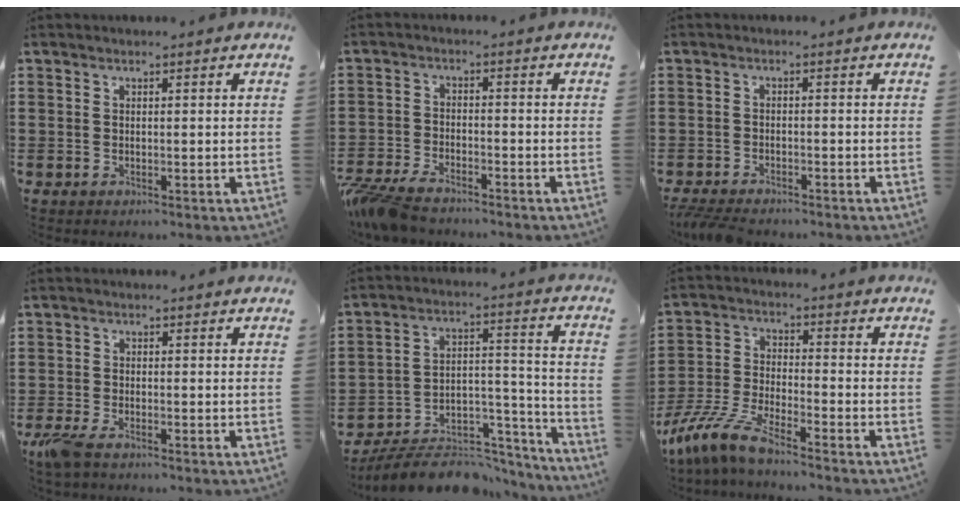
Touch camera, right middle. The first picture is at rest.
{"total": 5.0, "force": [-4.6, 0.9, 1.6], "torque": [-0.061, -0.008, -0.099]}
{"total": 2.7, "force": [-2.5, 0.5, 0.7], "torque": [-0.030, -0.005, -0.057]}
{"total": 2.9, "force": [-2.0, 0.5, 2.0], "torque": [-0.053, -0.008, -0.042]}
{"total": 9.3, "force": [-8.4, 2.5, 3.0], "torque": [-0.035, 0.025, -0.157]}
{"total": 8.1, "force": [-7.0, 0.6, 4.2], "torque": [-0.110, -0.012, -0.142]}